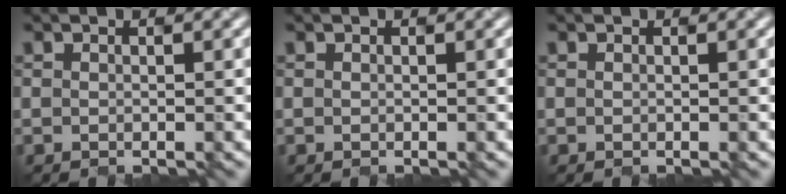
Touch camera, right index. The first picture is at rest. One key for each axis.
{"total": 0.0}
{"total": 0.0}